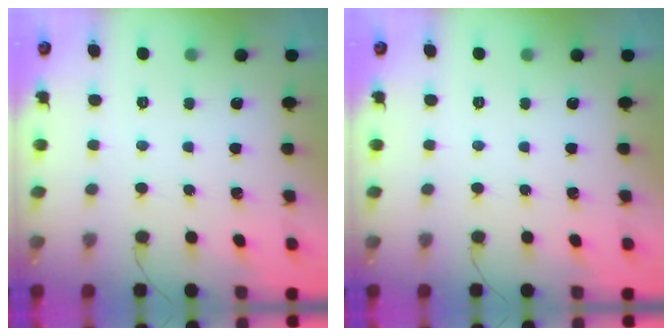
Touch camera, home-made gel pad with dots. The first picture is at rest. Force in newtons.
{"total": 0.0}